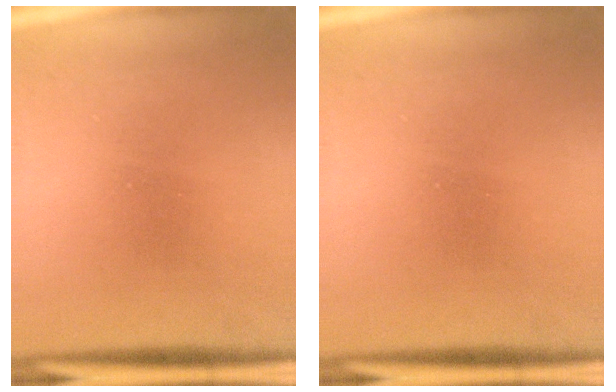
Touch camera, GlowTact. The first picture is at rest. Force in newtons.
{"total": 0.0}